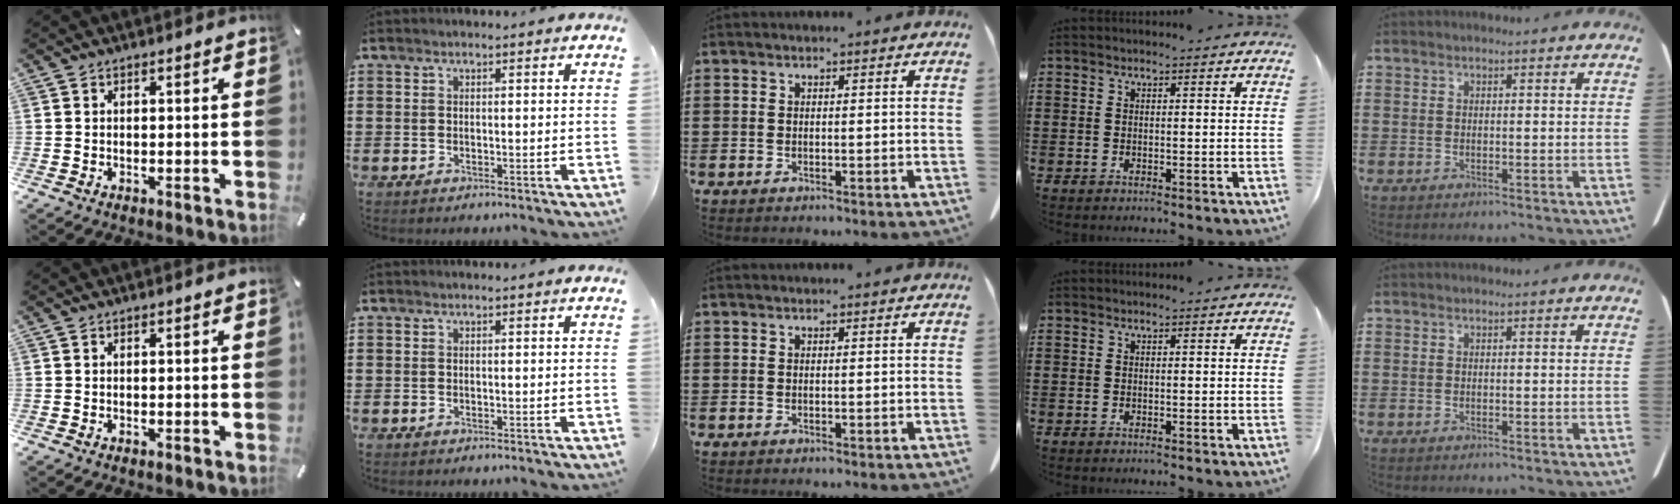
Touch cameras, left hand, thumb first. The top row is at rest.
{}